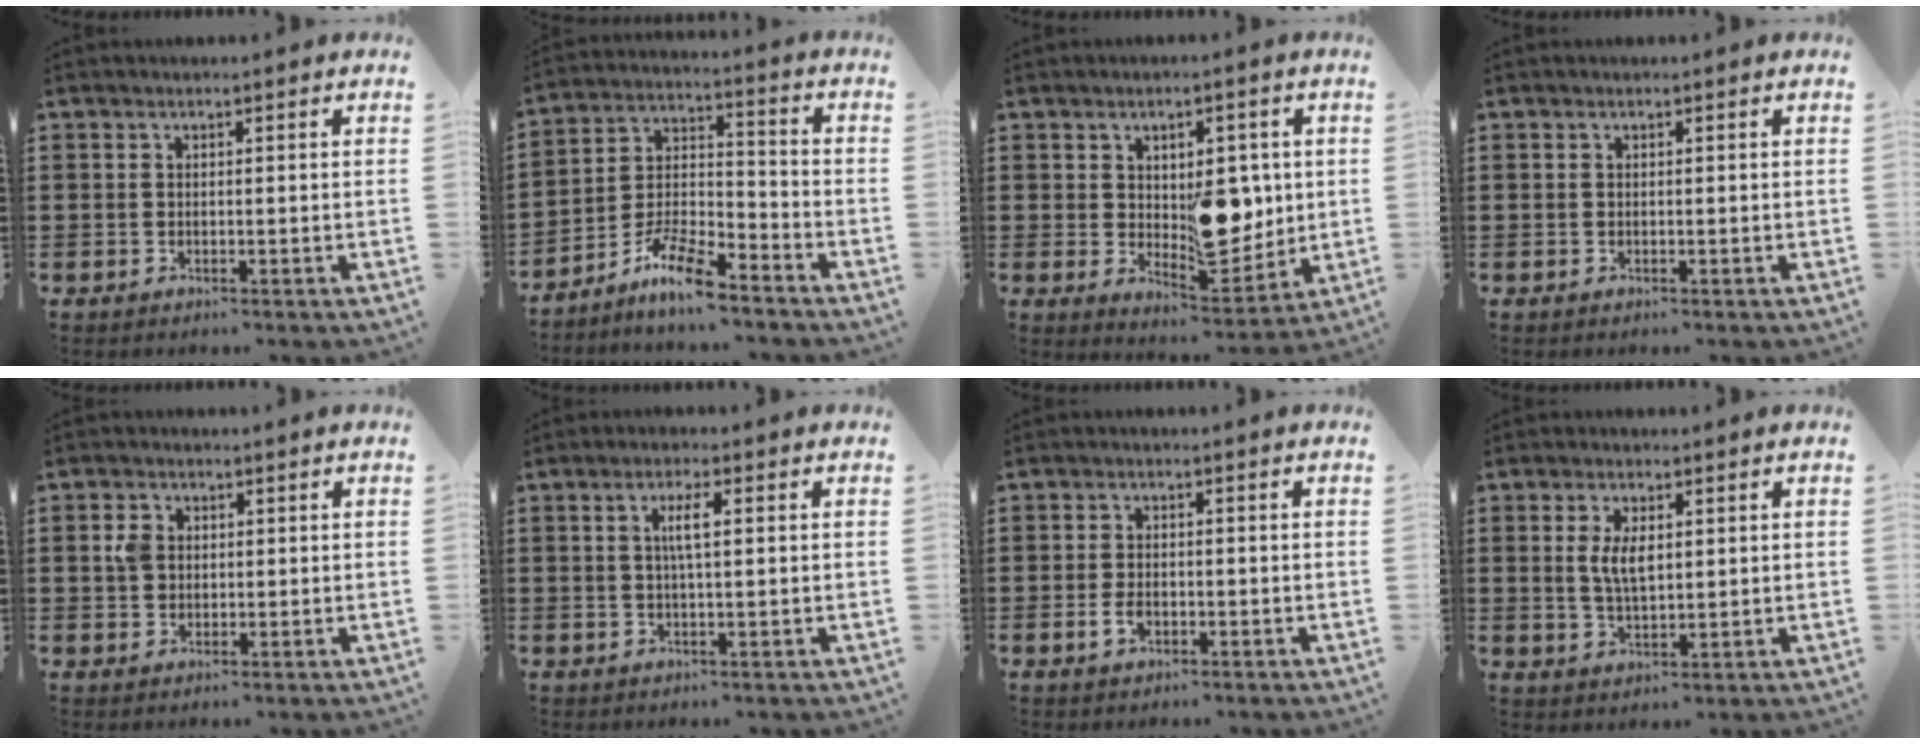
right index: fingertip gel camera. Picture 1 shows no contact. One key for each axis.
{"total": 8.2, "fx": -6.7, "fy": 1.8, "fz": 4.3, "tx": -0.095, "ty": 0.011, "tz": -0.129}
{"total": 9.6, "fx": 0.8, "fy": 5.8, "fz": 7.6, "tx": -0.094, "ty": -0.002, "tz": 0.014}
{"total": 0.0}
{"total": 2.8, "fx": 0.5, "fy": 2.3, "fz": 1.6, "tx": -0.047, "ty": 0.008, "tz": 0.006}
{"total": 3.1, "fx": 0.4, "fy": 0.4, "fz": 3.1, "tx": -0.060, "ty": 0.001, "tz": 0.003}
{"total": 2.3, "fx": -0.9, "fy": 1.3, "fz": 1.7, "tx": -0.039, "ty": -0.001, "tz": -0.019}
{"total": 4.4, "fx": 0.9, "fy": 1.9, "fz": 3.9, "tx": -0.082, "ty": 0.005, "tz": 0.015}